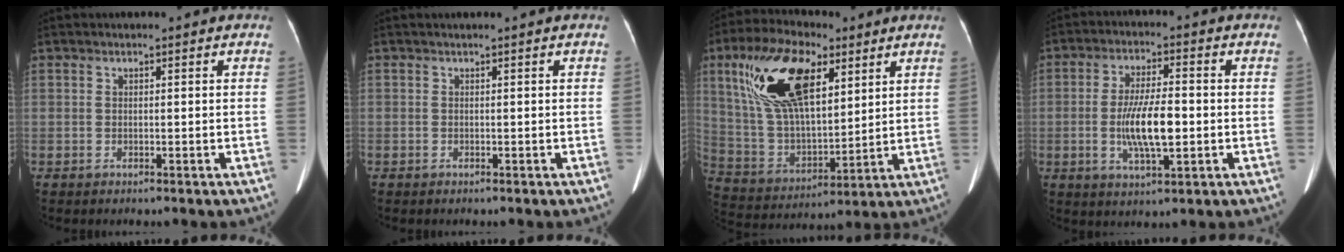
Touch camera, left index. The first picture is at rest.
{"total": 0.0}
{"total": 18.7, "force": [8.4, 8.1, 14.5], "torque": [-0.300, 0.022, 0.159]}
{"total": 8.6, "force": [-1.4, 2.0, 8.3], "torque": [-0.162, -0.005, -0.027]}